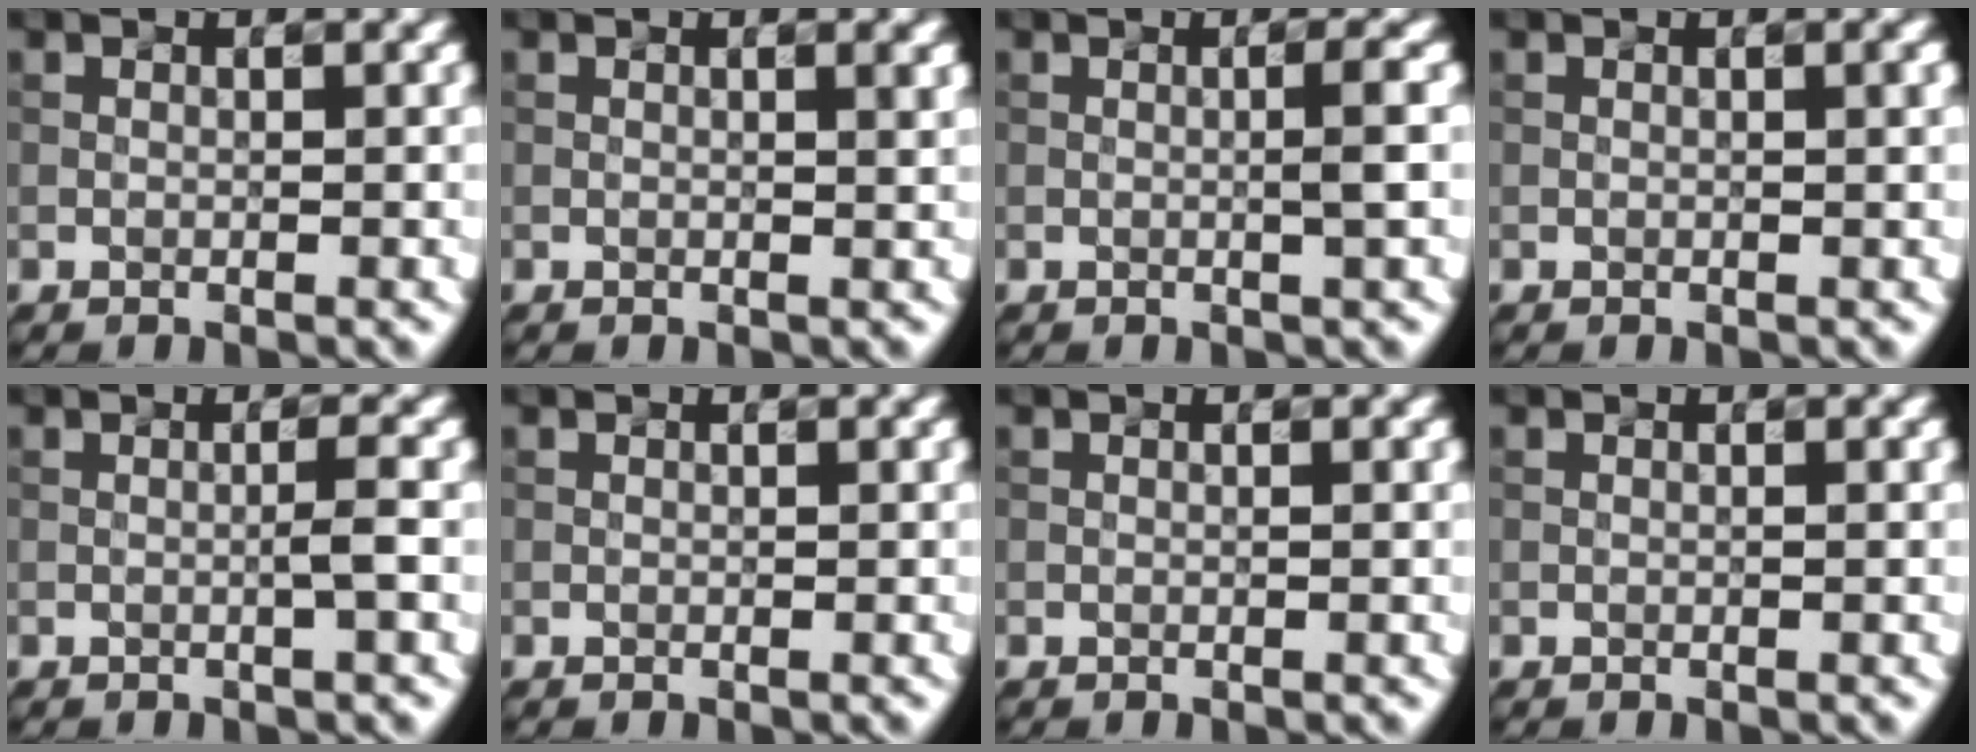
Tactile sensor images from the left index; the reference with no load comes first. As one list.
[{"total": 1.7, "force": [0.5, 0.6, 1.5], "torque": [-0.016, 0.008, -0.002]}, {"total": 1.8, "force": [-0.2, 0.2, 1.8], "torque": [-0.029, 0.006, -0.001]}, {"total": 1.1, "force": [0.2, 0.3, 1.1], "torque": [-0.014, 0.003, 0.001]}, {"total": 1.2, "force": [-0.3, 0.0, 1.1], "torque": [-0.021, 0.004, -0.001]}, {"total": 0.0}, {"total": 0.0}, {"total": 0.0}]